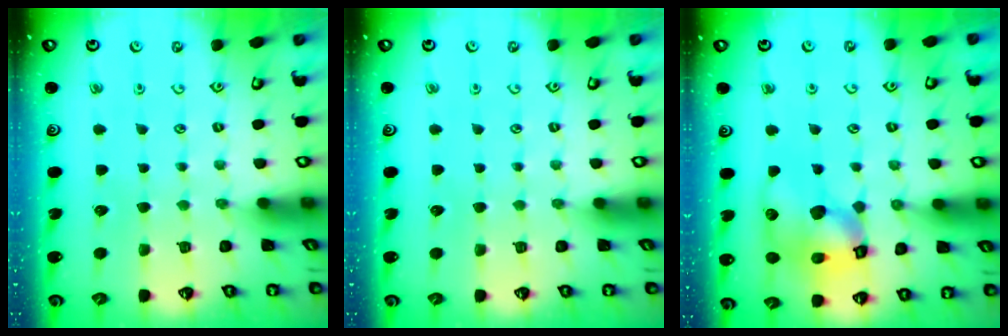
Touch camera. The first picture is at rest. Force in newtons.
{"total": 0.0}
{"total": 15.4, "press": 15.2, "slide": 2.1}